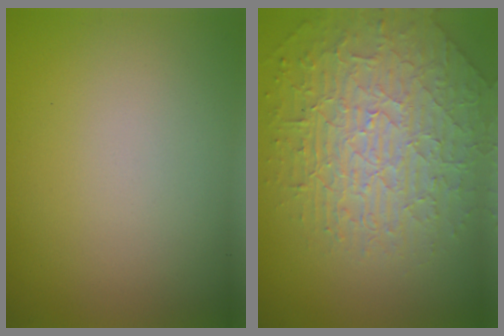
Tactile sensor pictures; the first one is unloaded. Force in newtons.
{"total": 5.3, "press": 4.8, "slide": 2.2}